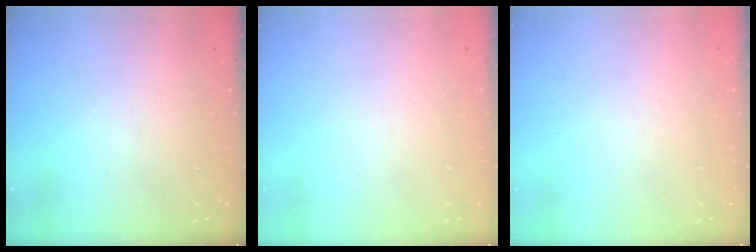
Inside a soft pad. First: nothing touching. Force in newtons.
{"total": 0.0}
{"total": 0.0}